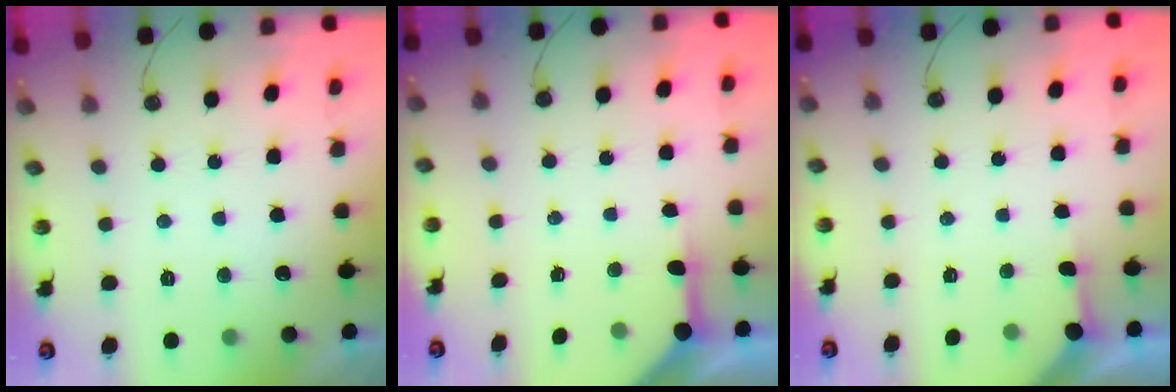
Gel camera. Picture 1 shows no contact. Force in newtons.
{"total": 4.5, "press": 4.5, "slide": 0.4}
{"total": 2.1, "press": 2.1, "slide": 0.3}